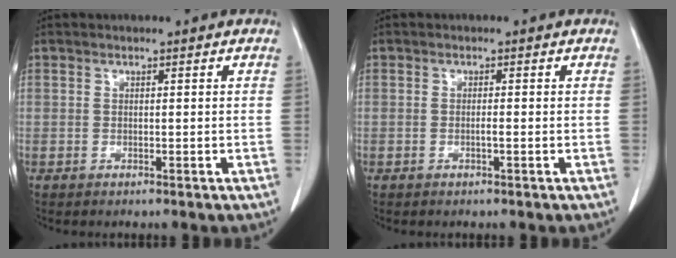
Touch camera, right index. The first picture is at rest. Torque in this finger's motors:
{"motor_torque": [0.15, -0.10, 0.04, 0.00]}